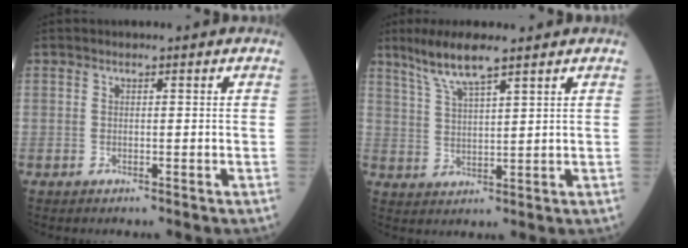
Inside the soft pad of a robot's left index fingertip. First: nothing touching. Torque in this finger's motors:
{"motor_torque": [0.14, -0.03, 0.16, 0.05]}